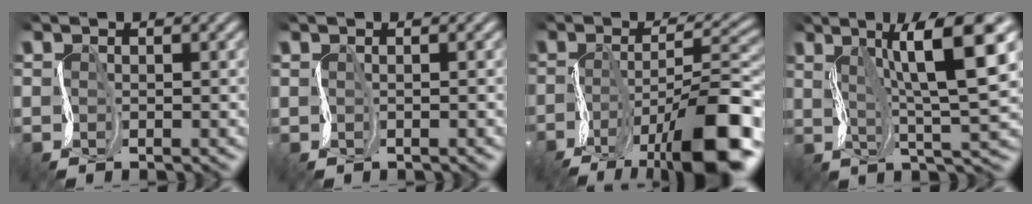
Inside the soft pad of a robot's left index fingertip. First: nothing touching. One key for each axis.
{"total": 0.9, "fx": 0.5, "fy": 0.4, "fz": 0.7, "tx": 0.003, "ty": 0.005, "tz": 0.003}
{"total": 11.8, "fx": -6.4, "fy": 4.1, "fz": 9.0, "tx": -0.141, "ty": 0.006, "tz": -0.110}
{"total": 10.3, "fx": 3.9, "fy": 1.9, "fz": 9.4, "tx": -0.139, "ty": 0.020, "tz": 0.063}